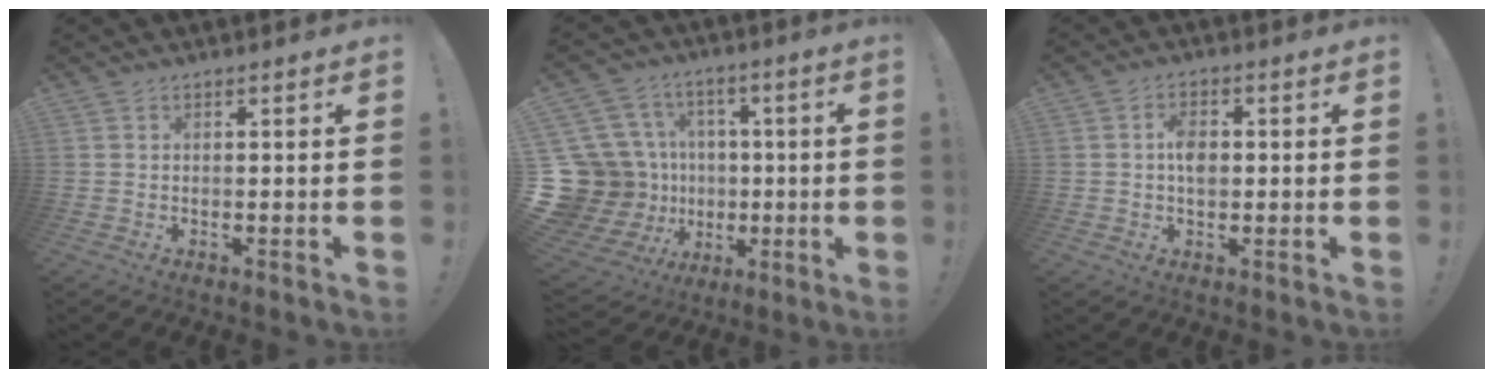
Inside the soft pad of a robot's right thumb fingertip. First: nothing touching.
{"total": 21.0, "force": [-1.2, 18.7, 9.5], "torque": [-0.207, -0.012, 0.045]}
{"total": 5.1, "force": [0.2, 3.2, 4.0], "torque": [-0.072, 0.005, 0.001]}